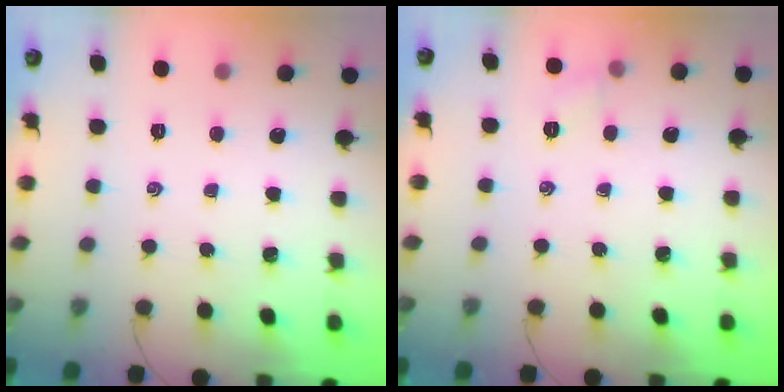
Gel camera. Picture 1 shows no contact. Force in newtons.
{"total": 4.8, "press": 4.6, "slide": 1.4}